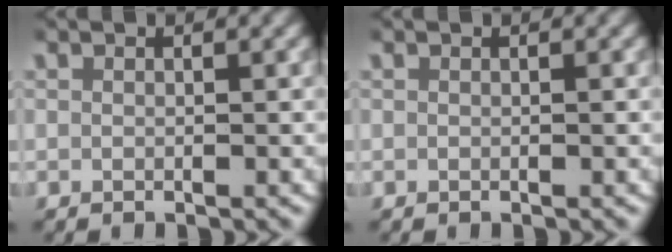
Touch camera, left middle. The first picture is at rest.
{"total": 0.0}